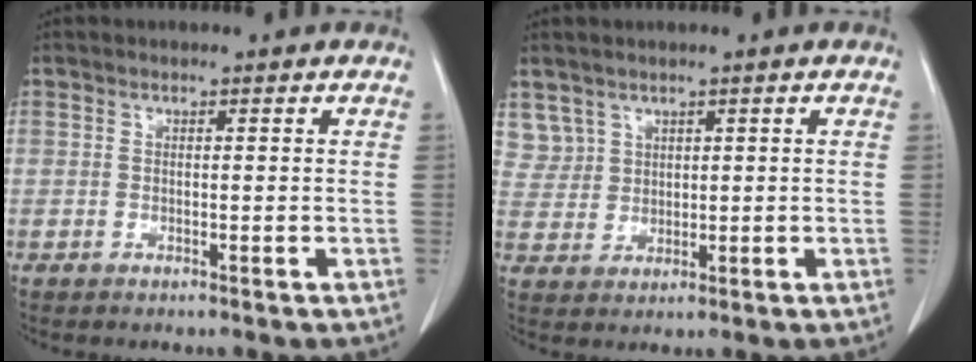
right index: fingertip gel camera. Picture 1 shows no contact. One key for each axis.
{"total": 3.9, "fx": 2.4, "fy": 3.0, "fz": -0.2, "tx": 0.012, "ty": 0.005, "tz": 0.052}